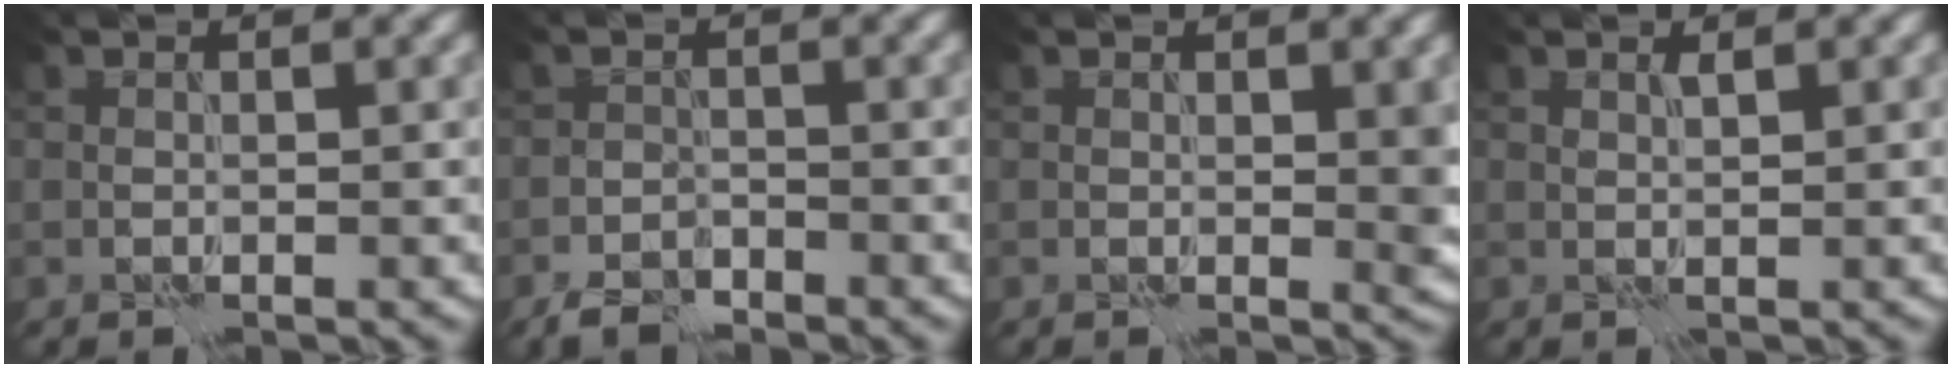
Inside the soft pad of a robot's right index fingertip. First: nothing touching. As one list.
[{"total": 2.9, "force": [-2.5, 0.9, 1.1], "torque": [-0.018, -0.002, -0.052]}, {"total": 2.2, "force": [0.0, 0.9, 1.9], "torque": [-0.019, -0.003, 0.000]}, {"total": 0.8, "force": [0.6, -0.5, 0.0], "torque": [-0.003, -0.001, 0.013]}]